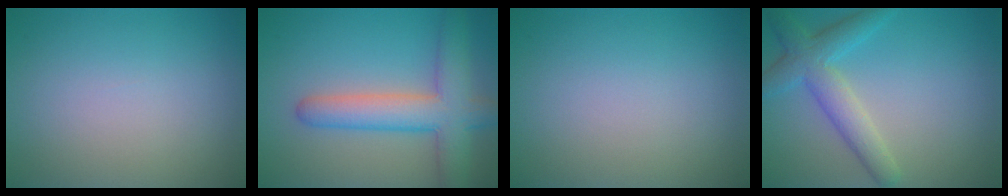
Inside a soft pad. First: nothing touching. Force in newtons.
{"total": 6.3, "press": 6.3, "slide": 0.4}
{"total": 0.0}
{"total": 4.3, "press": 4.3, "slide": 0.3}